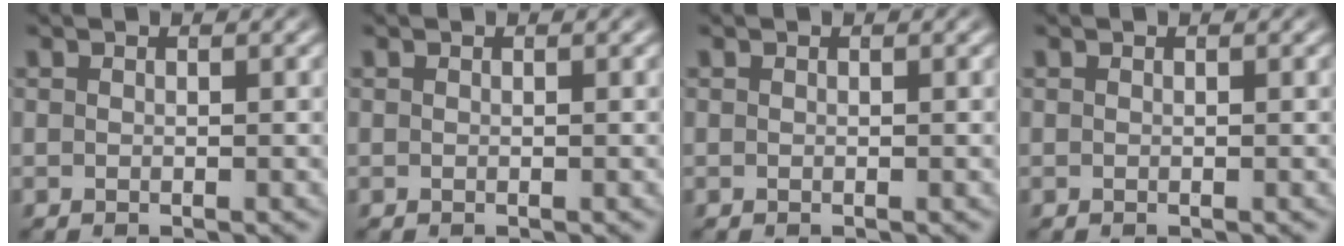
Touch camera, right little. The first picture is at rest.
{"total": 0.0}
{"total": 0.0}
{"total": 0.0}